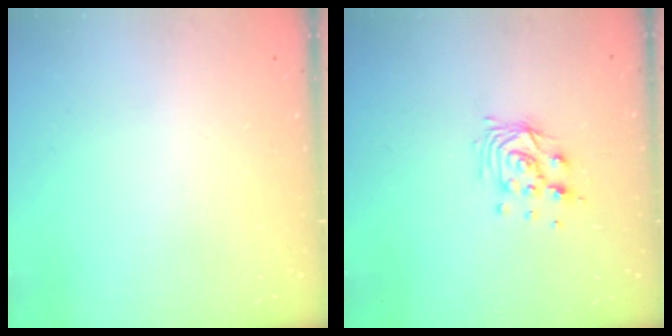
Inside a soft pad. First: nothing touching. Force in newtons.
{"total": 9.5, "press": 9.4, "slide": 0.8}